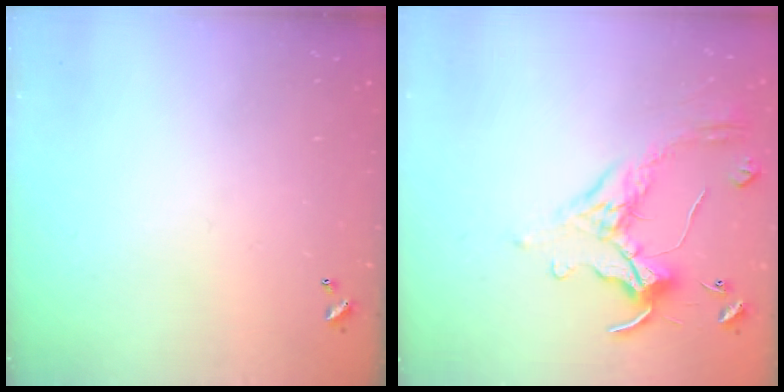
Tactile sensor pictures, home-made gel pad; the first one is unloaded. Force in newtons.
{"total": 1.4, "press": 1.2, "slide": 0.7}